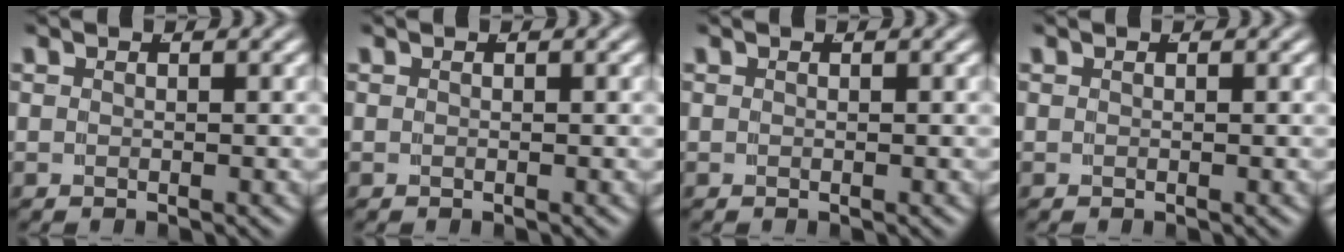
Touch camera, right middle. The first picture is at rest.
{"total": 0.0}
{"total": 0.0}
{"total": 0.0}